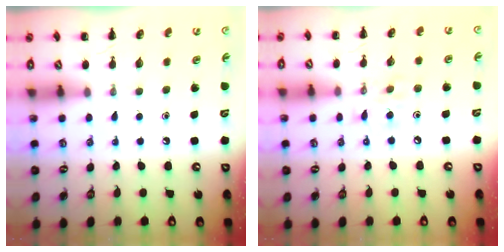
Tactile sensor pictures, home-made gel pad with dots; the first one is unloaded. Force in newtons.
{"total": 5.6, "press": 5.5, "slide": 0.7}